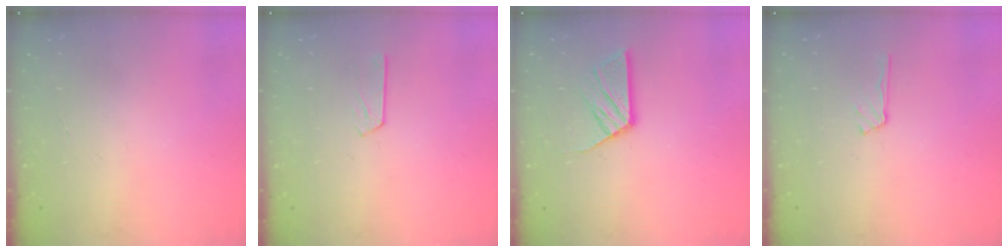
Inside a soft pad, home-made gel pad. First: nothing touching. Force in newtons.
{"total": 2.8, "press": 2.8, "slide": 0.4}
{"total": 6.9, "press": 6.9, "slide": 0.6}
{"total": 4.7, "press": 4.6, "slide": 0.5}